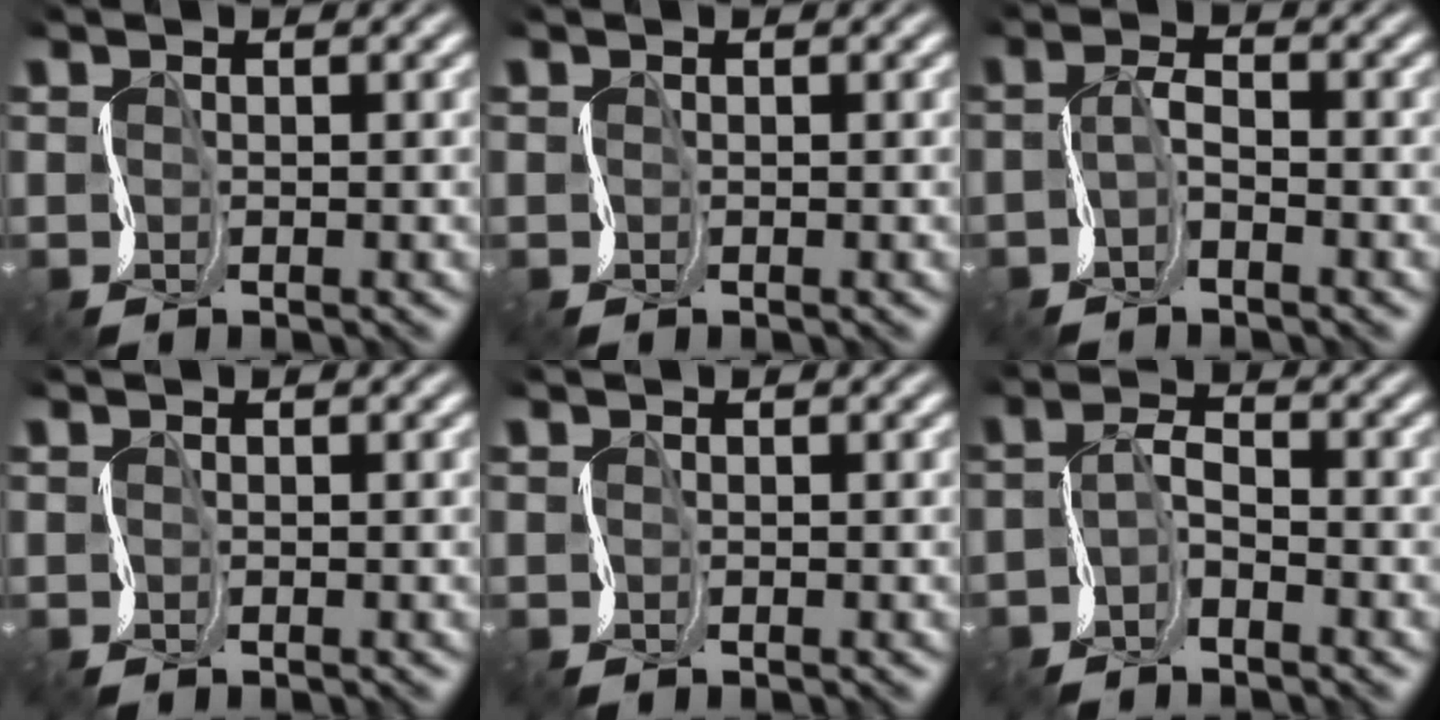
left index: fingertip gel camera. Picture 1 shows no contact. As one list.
[{"total": 0.0}, {"total": 1.2, "force": [-0.9, 0.2, 0.7], "torque": [-0.017, 0.007, -0.022]}, {"total": 0.0}, {"total": 0.0}, {"total": 1.6, "force": [-1.3, 0.4, 0.8], "torque": [-0.017, 0.008, -0.032]}]